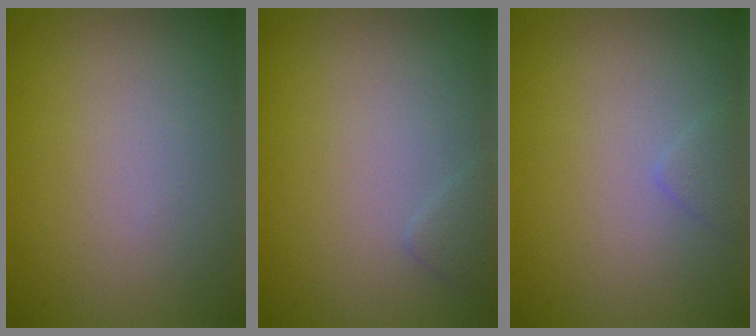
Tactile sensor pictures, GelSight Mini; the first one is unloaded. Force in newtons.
{"total": 0.9, "press": 0.9, "slide": 0.0}
{"total": 0.8, "press": 0.8, "slide": 0.0}